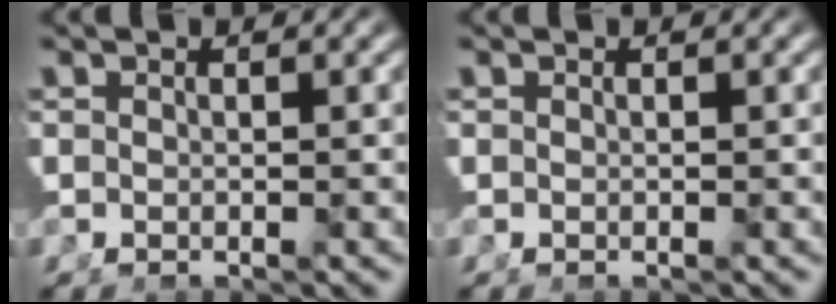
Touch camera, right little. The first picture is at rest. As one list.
[{"total": 0.0}]